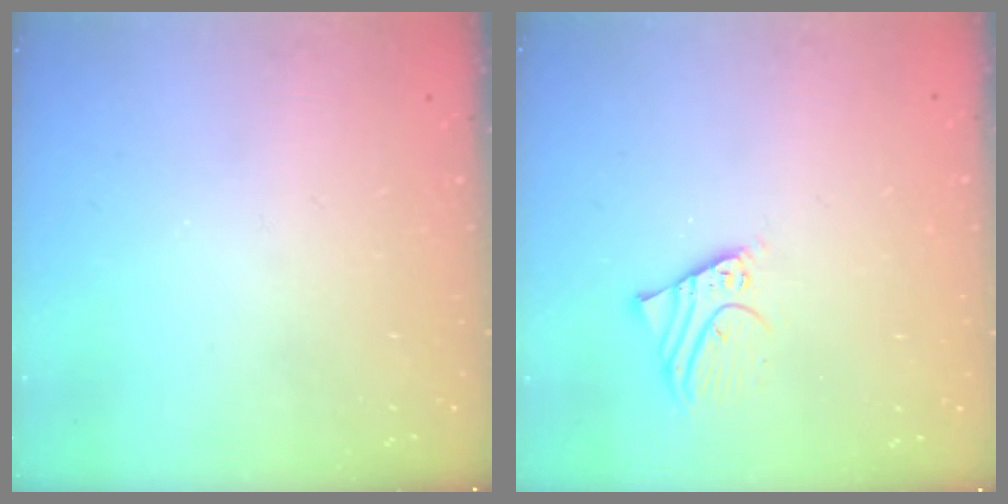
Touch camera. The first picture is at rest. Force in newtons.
{"total": 2.9, "press": 2.9, "slide": 0.0}